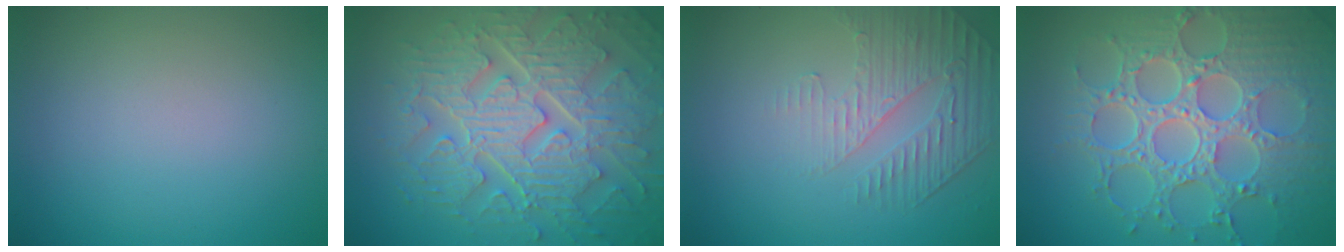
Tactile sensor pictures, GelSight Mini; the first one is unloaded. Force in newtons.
{"total": 9.6, "press": 7.0, "slide": 6.6}
{"total": 2.2, "press": 1.7, "slide": 1.4}
{"total": 8.9, "press": 6.5, "slide": 6.1}